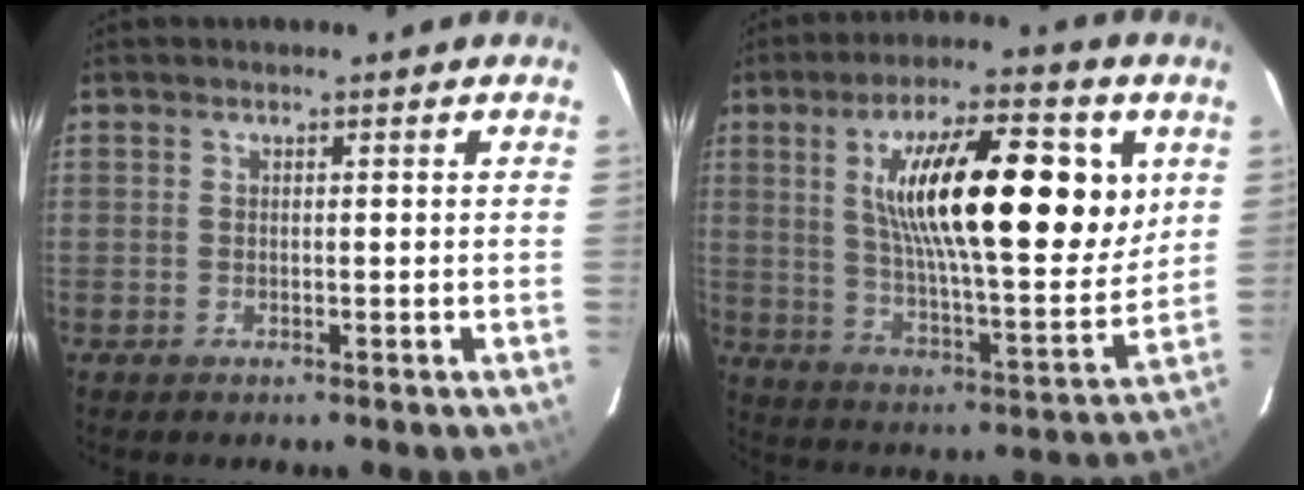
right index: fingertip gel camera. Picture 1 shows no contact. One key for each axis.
{"total": 24.2, "fx": 7.5, "fy": 7.2, "fz": 21.8, "tx": -0.354, "ty": 0.008, "tz": 0.119}